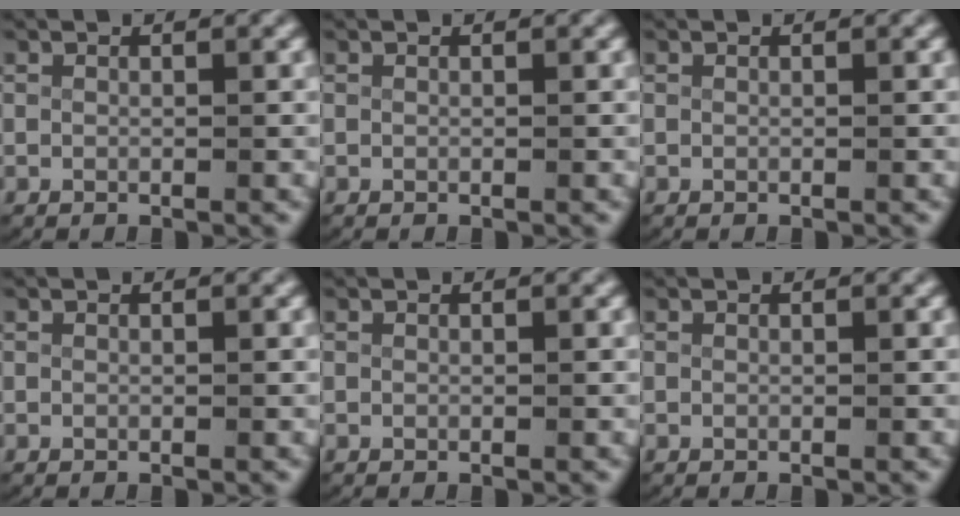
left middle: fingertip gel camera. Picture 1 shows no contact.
{"total": 0.0}
{"total": 0.0}
{"total": 0.0}
{"total": 0.0}
{"total": 0.0}